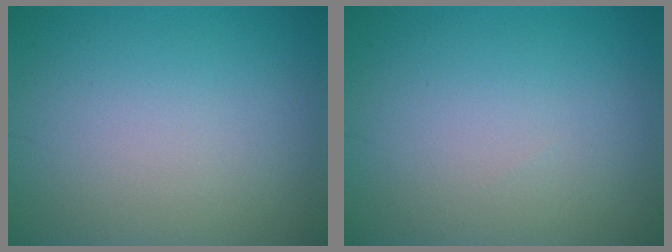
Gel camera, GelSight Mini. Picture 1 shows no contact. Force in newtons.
{"total": 0.0}